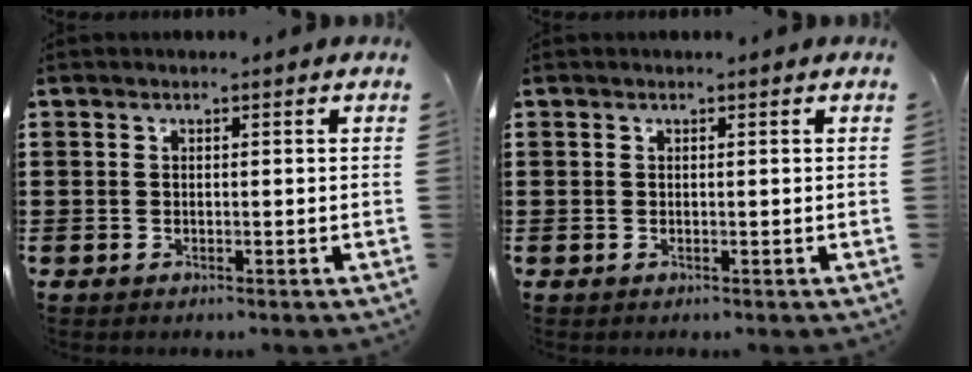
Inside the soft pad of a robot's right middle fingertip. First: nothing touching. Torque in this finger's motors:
{"motor_torque": [-0.01, -0.43, 0.06, 0.02]}